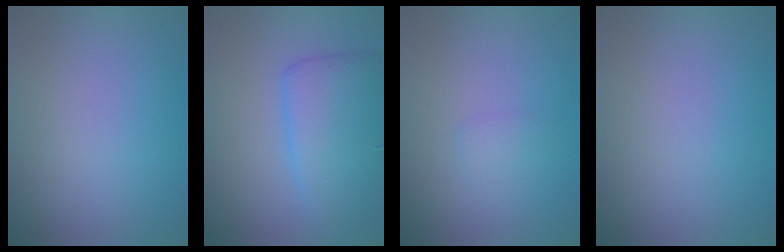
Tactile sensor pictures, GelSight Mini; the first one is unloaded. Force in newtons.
{"total": 5.1, "press": 5.1, "slide": 0.2}
{"total": 0.9, "press": 0.9, "slide": 0.1}
{"total": 0.0}